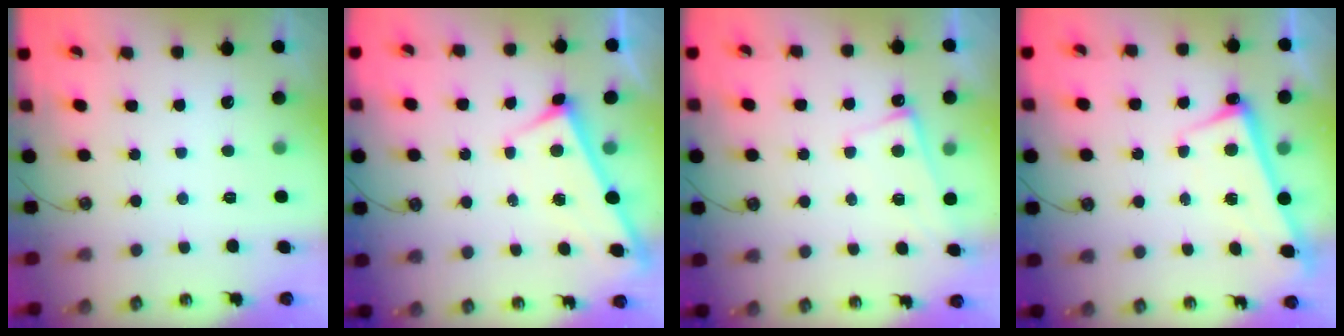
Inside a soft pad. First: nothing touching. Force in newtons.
{"total": 3.2, "press": 3.2, "slide": 0.2}
{"total": 2.2, "press": 2.1, "slide": 0.4}
{"total": 2.8, "press": 2.6, "slide": 0.9}